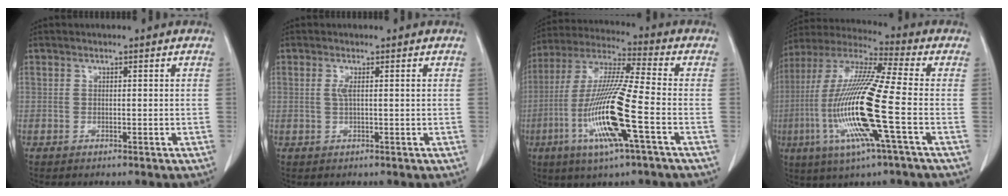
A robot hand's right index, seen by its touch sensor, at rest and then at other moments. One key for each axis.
{"total": 1.5, "fx": 0.2, "fy": 0.0, "fz": 1.4, "tx": -0.035, "ty": 0.001, "tz": 0.004}
{"total": 16.2, "fx": -5.2, "fy": 0.4, "fz": 15.3, "tx": -0.320, "ty": -0.016, "tz": -0.103}
{"total": 18.4, "fx": -4.4, "fy": 0.4, "fz": 17.9, "tx": -0.378, "ty": -0.015, "tz": -0.095}